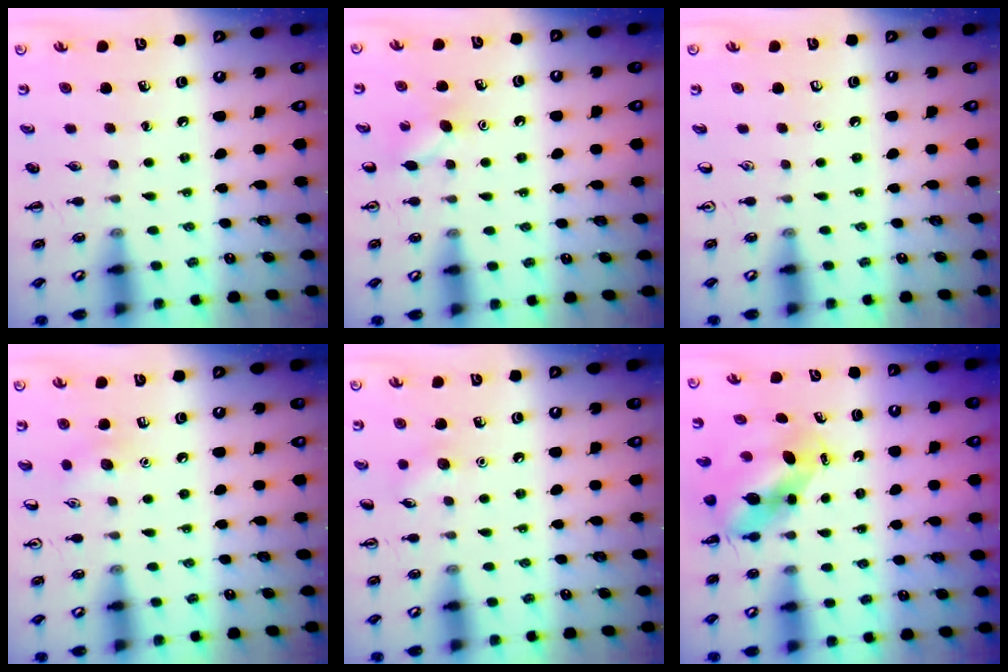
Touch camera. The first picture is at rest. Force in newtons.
{"total": 6.2, "press": 5.9, "slide": 1.7}
{"total": 0.0}
{"total": 6.8, "press": 6.6, "slide": 1.6}
{"total": 5.5, "press": 5.2, "slide": 1.6}
{"total": 7.3, "press": 7.2, "slide": 0.9}